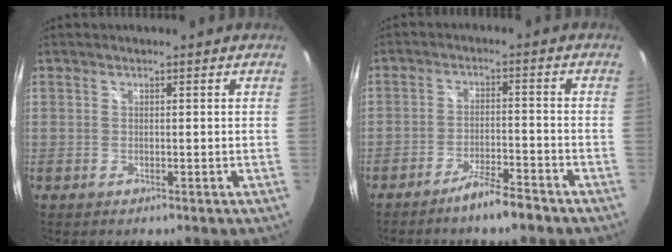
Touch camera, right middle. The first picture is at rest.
{"total": 5.7, "force": [-4.8, 0.4, 3.0], "torque": [-0.071, 0.000, -0.081]}